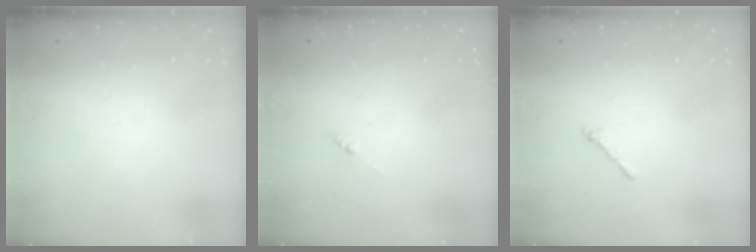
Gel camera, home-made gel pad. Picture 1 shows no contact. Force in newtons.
{"total": 0.0}
{"total": 1.2, "press": 1.1, "slide": 0.5}